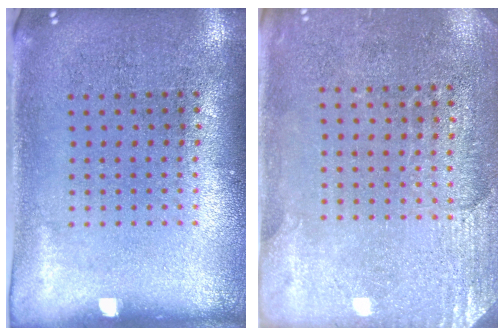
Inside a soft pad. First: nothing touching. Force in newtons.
{"total": 2.8, "press": 2.6, "slide": 1.0}